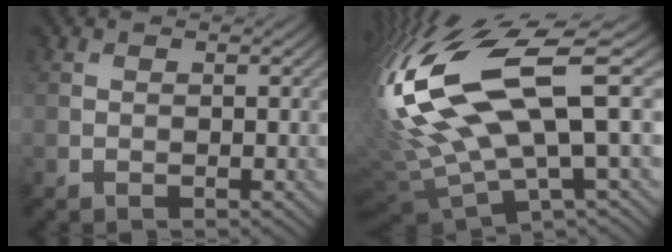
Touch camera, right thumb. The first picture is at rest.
{"total": 19.6, "force": [3.0, 6.4, 18.3], "torque": [-0.412, -0.006, 0.069]}